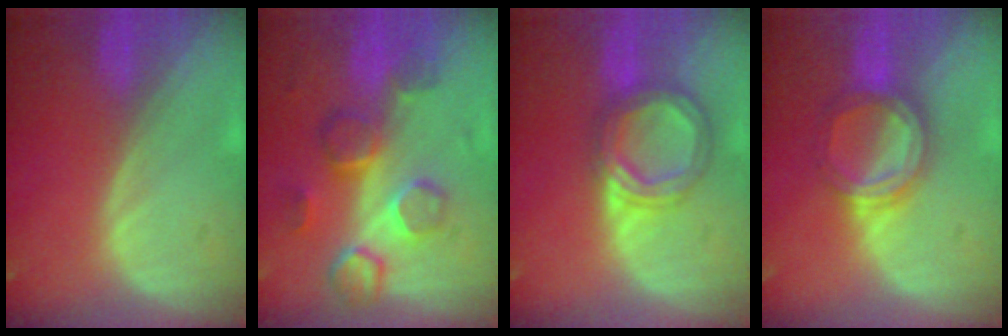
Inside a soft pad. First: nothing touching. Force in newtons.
{"total": 8.5, "press": 7.8, "slide": 3.5}
{"total": 6.4, "press": 6.4, "slide": 0.5}
{"total": 5.9, "press": 5.5, "slide": 2.0}